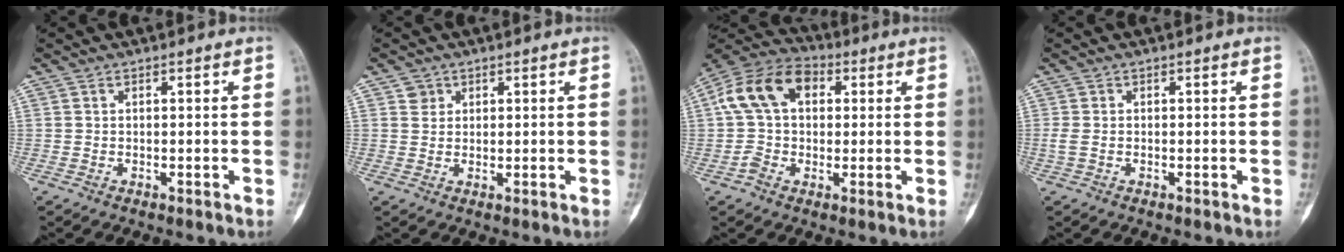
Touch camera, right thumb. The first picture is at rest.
{"total": 1.8, "force": [0.9, 1.5, 0.1], "torque": [0.018, -0.003, 0.008]}
{"total": 13.0, "force": [2.9, 9.5, 8.4], "torque": [-0.135, 0.029, 0.040]}
{"total": 1.3, "force": [-0.2, 0.7, 1.0], "torque": [-0.034, -0.003, -0.003]}